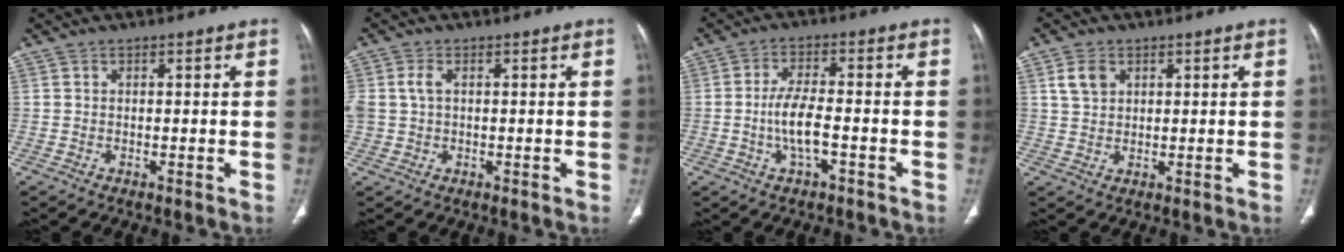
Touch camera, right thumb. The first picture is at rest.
{"total": 3.5, "force": [0.5, 2.3, 2.5], "torque": [-0.068, 0.010, 0.012]}
{"total": 6.0, "force": [-1.8, 2.2, 5.3], "torque": [-0.109, 0.017, -0.032]}
{"total": 4.0, "force": [1.8, 2.8, 2.2], "torque": [-0.036, -0.002, 0.039]}